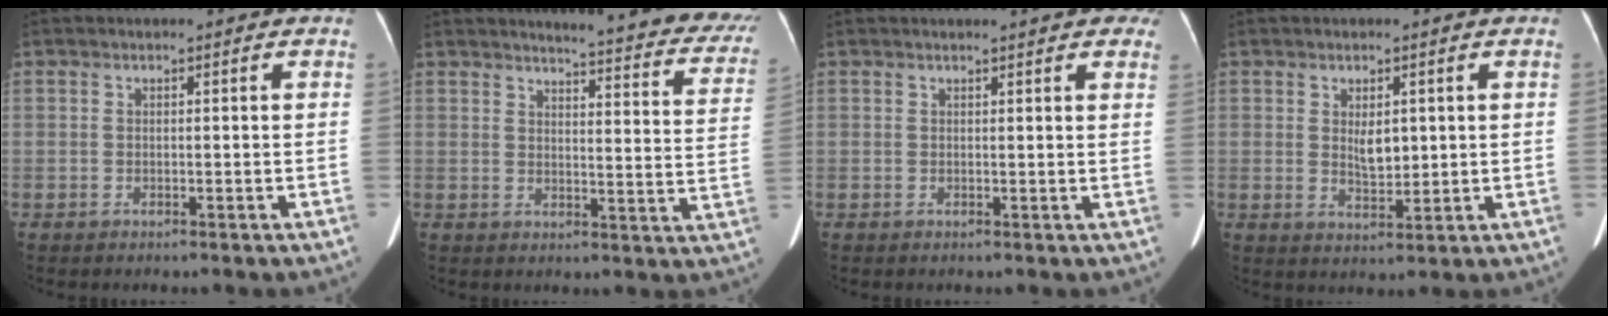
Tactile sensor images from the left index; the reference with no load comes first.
{"total": 21.4, "force": [19.5, 2.7, 8.3], "torque": [-0.082, -0.087, 0.204]}
{"total": 8.4, "force": [6.6, 1.9, 4.8], "torque": [-0.055, 0.014, 0.066]}
{"total": 3.8, "force": [0.8, 1.8, 3.3], "torque": [-0.061, -0.002, 0.020]}